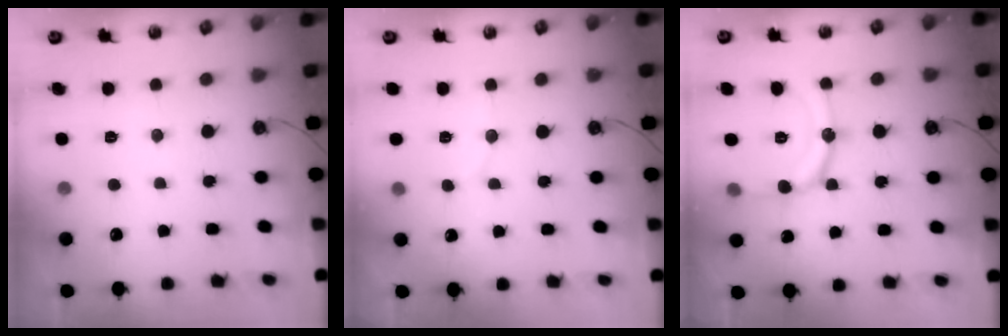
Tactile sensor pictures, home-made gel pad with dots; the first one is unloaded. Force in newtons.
{"total": 4.9, "press": 4.7, "slide": 1.4}
{"total": 14.3, "press": 14.2, "slide": 1.0}